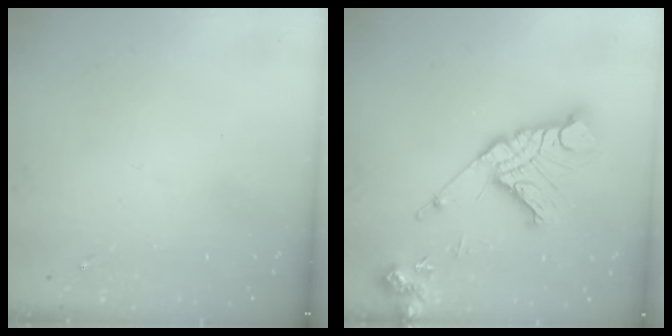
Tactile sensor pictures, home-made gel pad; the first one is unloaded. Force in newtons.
{"total": 18.0, "press": 17.9, "slide": 2.5}